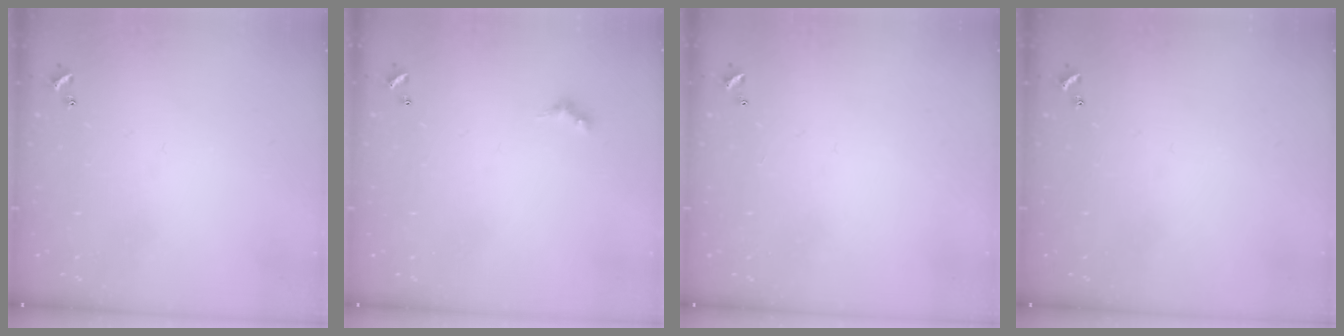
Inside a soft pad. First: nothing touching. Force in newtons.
{"total": 2.4, "press": 2.4, "slide": 0.4}
{"total": 2.9, "press": 2.9, "slide": 0.1}
{"total": 0.0}